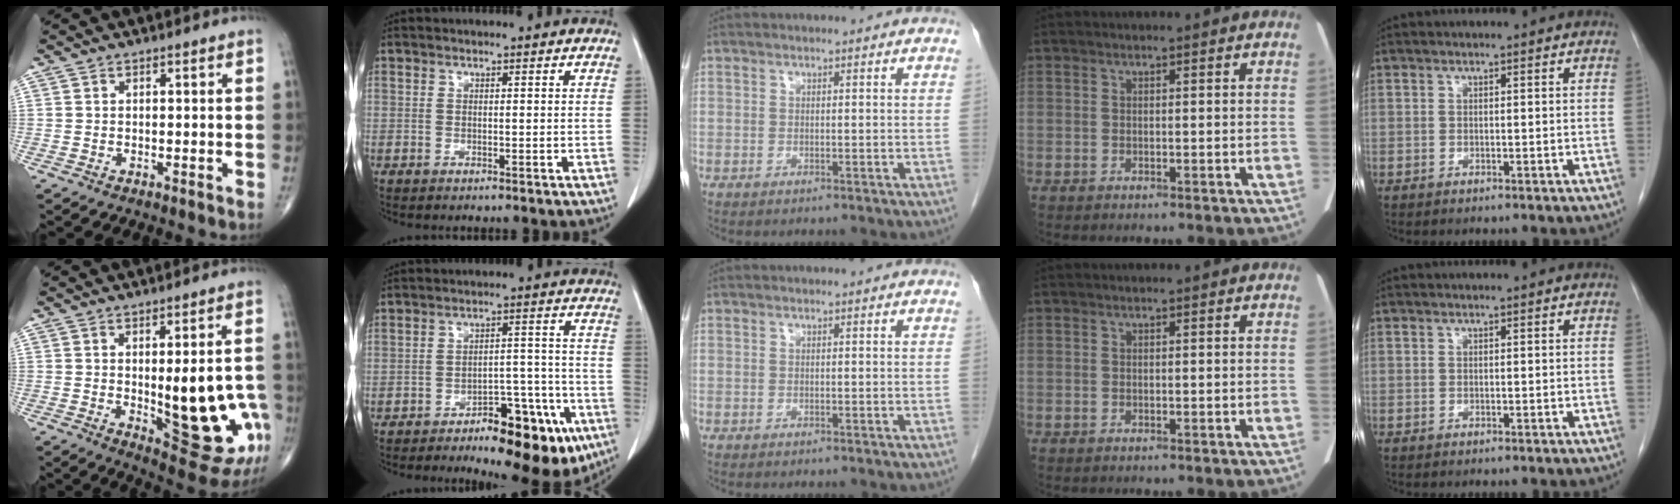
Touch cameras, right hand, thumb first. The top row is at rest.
{"thumb": {"total": 17.5, "force": [-2.7, 6.8, 15.9], "torque": [-0.175, -0.012, -0.009]}, "index": {"total": 14.6, "force": [-9.0, 5.4, 10.1], "torque": [-0.097, 0.029, -0.122]}}